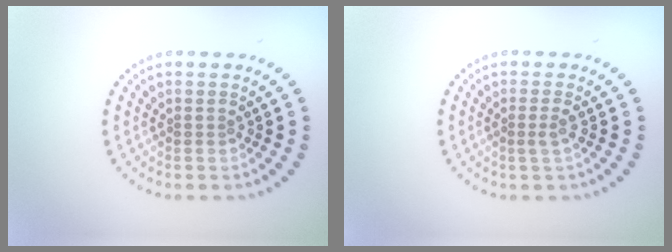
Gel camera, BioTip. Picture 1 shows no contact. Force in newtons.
{"total": 1.2, "press": 0.9, "slide": 0.8}